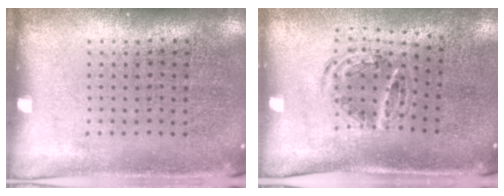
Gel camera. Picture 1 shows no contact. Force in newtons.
{"total": 0.9, "press": 0.9, "slide": 0.2}